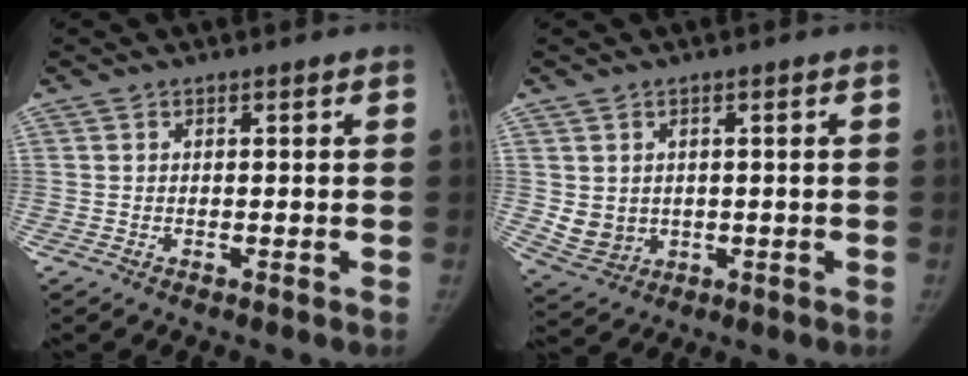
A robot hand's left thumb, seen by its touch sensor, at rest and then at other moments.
{"total": 5.3, "force": [0.5, 4.6, 2.5], "torque": [-0.033, -0.010, 0.027]}